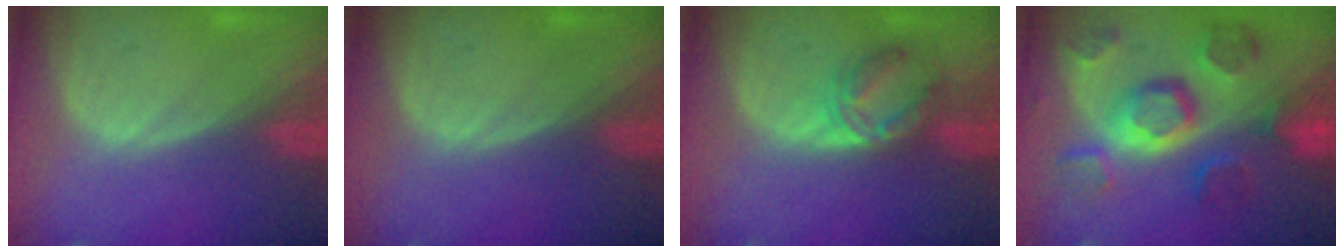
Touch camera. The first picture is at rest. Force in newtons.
{"total": 0.0}
{"total": 5.5, "press": 5.4, "slide": 1.1}
{"total": 11.6, "press": 10.1, "slide": 5.6}